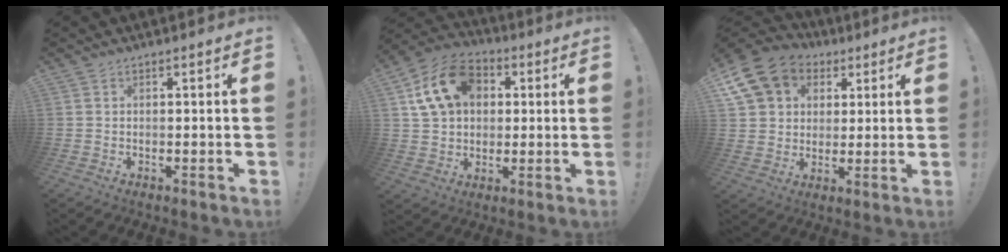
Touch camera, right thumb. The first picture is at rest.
{"total": 16.5, "force": [5.5, 12.3, 9.4], "torque": [-0.150, 0.001, 0.111]}
{"total": 14.3, "force": [6.0, 11.5, 5.9], "torque": [-0.092, -0.027, 0.126]}